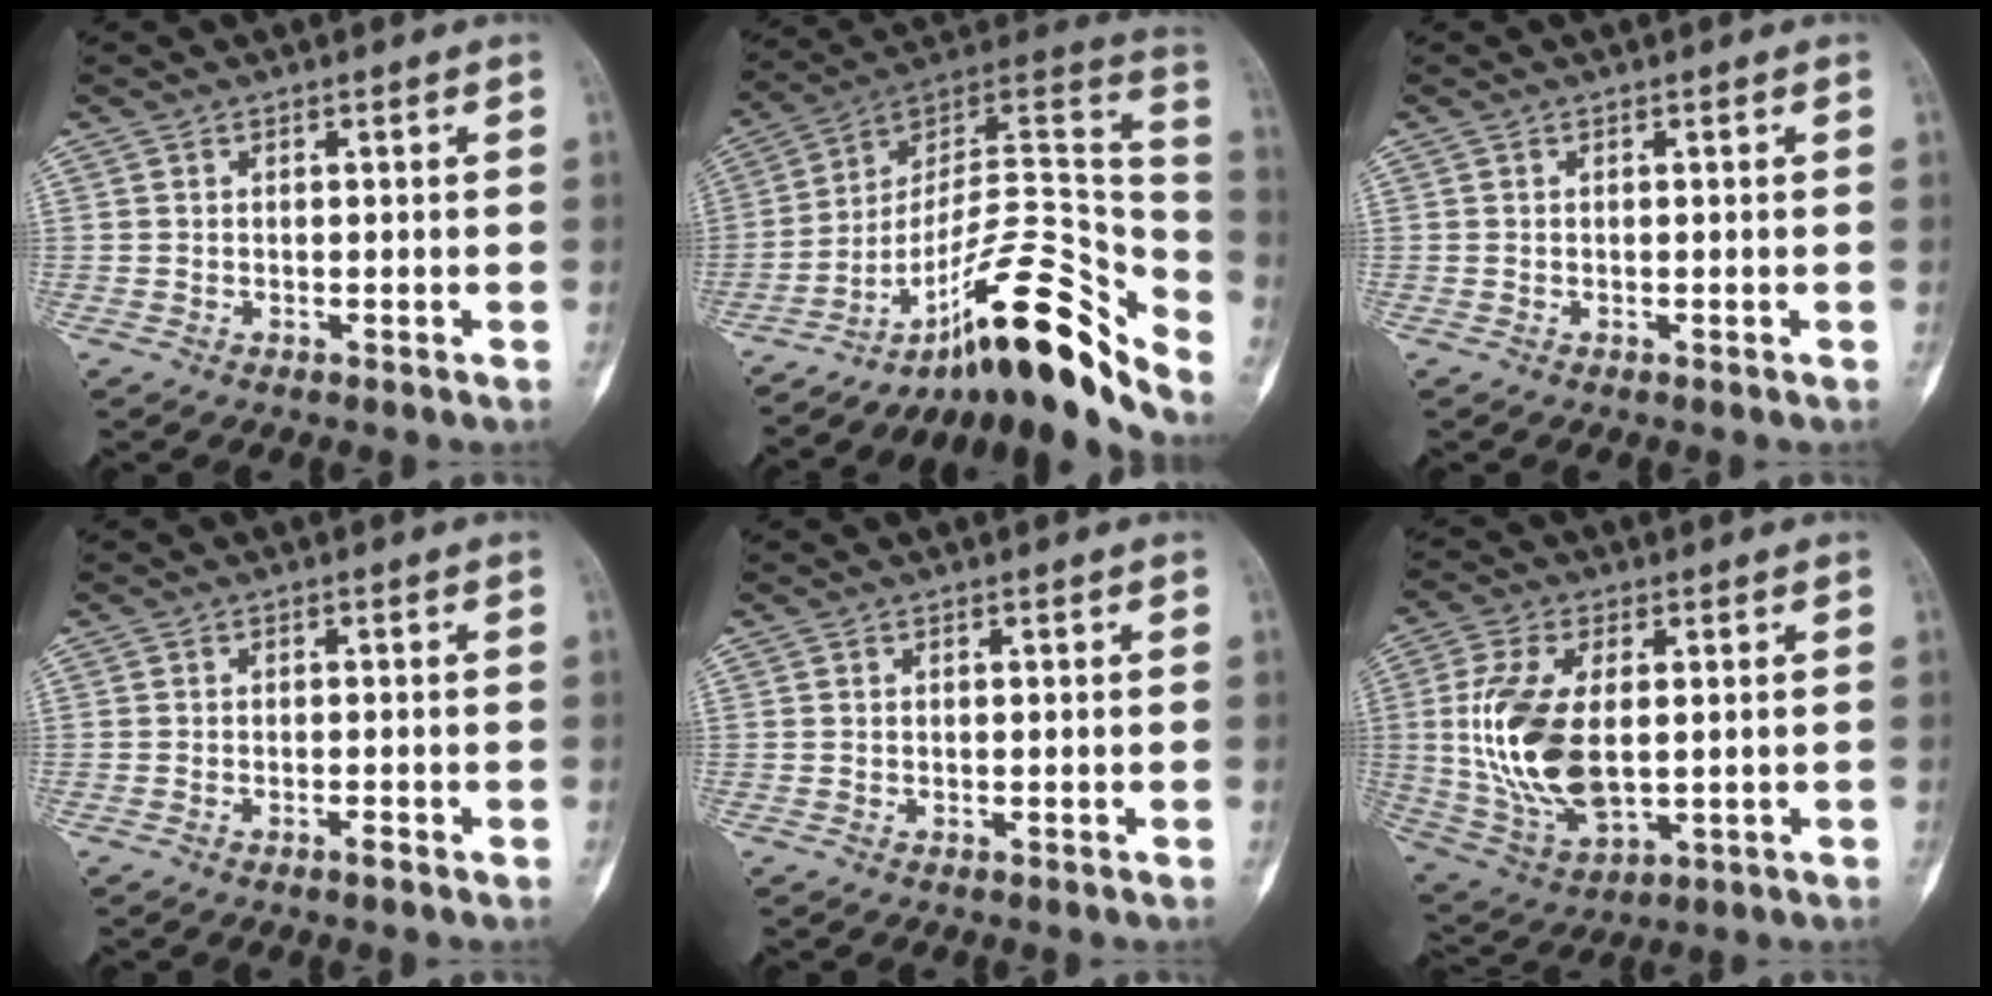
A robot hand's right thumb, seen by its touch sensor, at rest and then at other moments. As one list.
[{"total": 25.4, "force": [-17.3, 6.8, 17.3], "torque": [-0.195, 0.139, -0.270]}, {"total": 0.0}, {"total": 0.9, "force": [-0.7, 0.1, 0.6], "torque": [-0.010, 0.004, -0.012]}, {"total": 0.0}, {"total": 16.2, "force": [0.9, 8.7, 13.6], "torque": [-0.283, -0.014, 0.030]}]